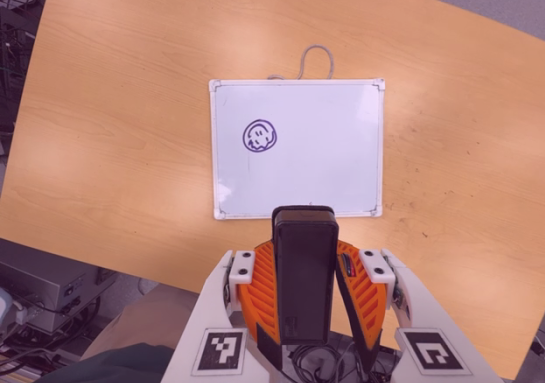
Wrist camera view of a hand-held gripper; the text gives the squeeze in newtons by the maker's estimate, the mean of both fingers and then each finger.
{"total": 5.7, "left": 4.9, "right": 6.5}